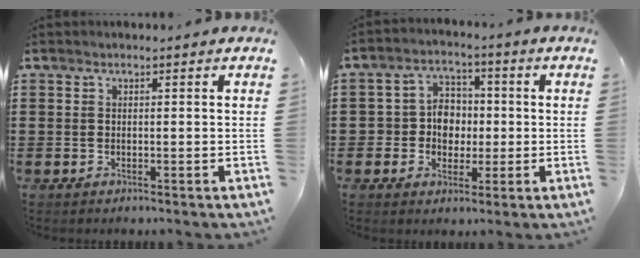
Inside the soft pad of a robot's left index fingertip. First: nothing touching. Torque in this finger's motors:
{"motor_torque": [1.38, 0.76, 0.35, 0.03]}